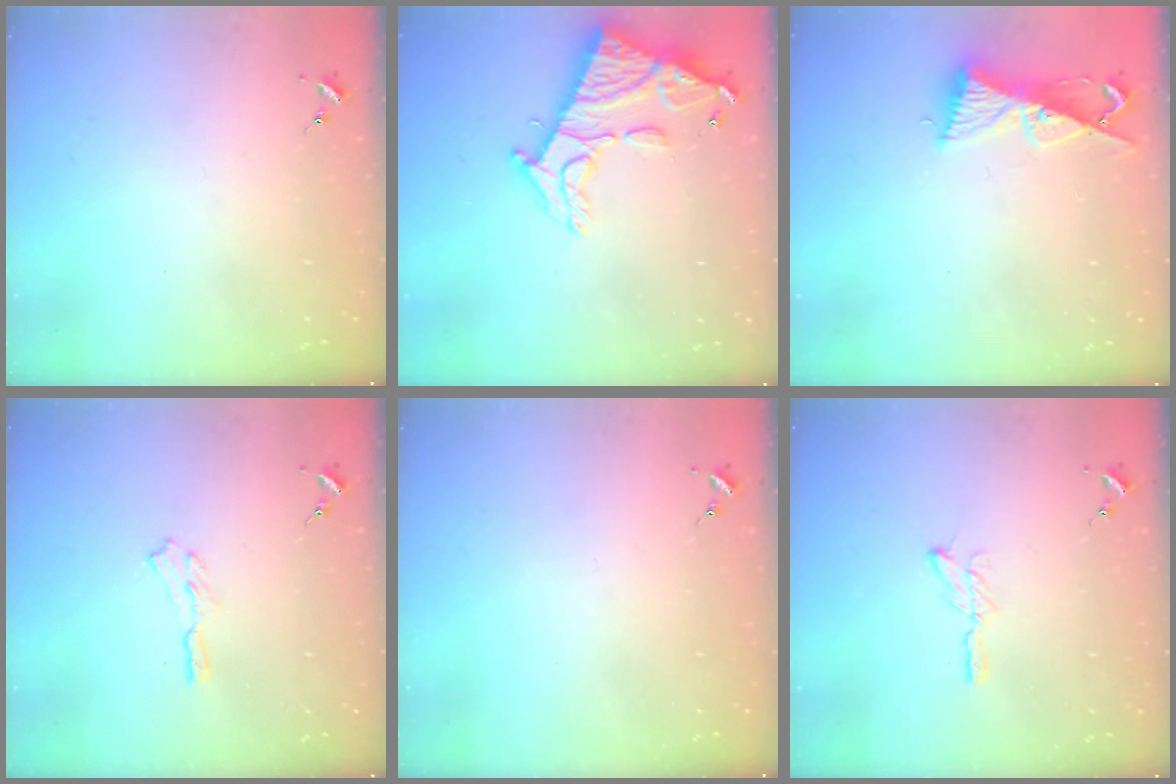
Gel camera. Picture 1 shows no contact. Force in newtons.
{"total": 16.7, "press": 16.6, "slide": 1.7}
{"total": 9.6, "press": 9.6, "slide": 0.4}
{"total": 3.7, "press": 3.7, "slide": 0.3}
{"total": 0.0}
{"total": 5.8, "press": 5.8, "slide": 0.6}